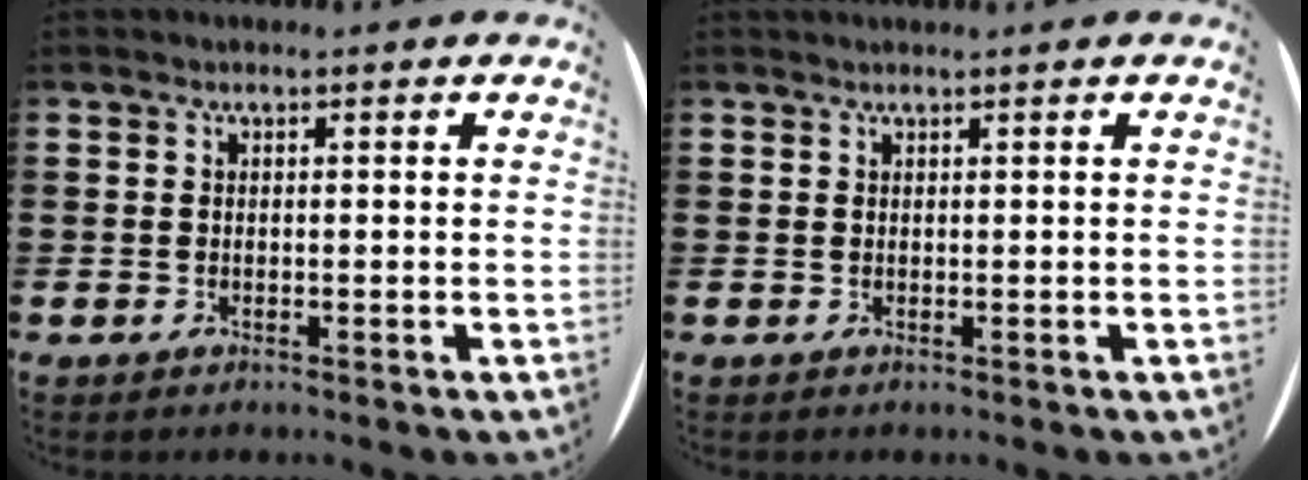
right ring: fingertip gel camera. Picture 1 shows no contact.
{"total": 0.0}